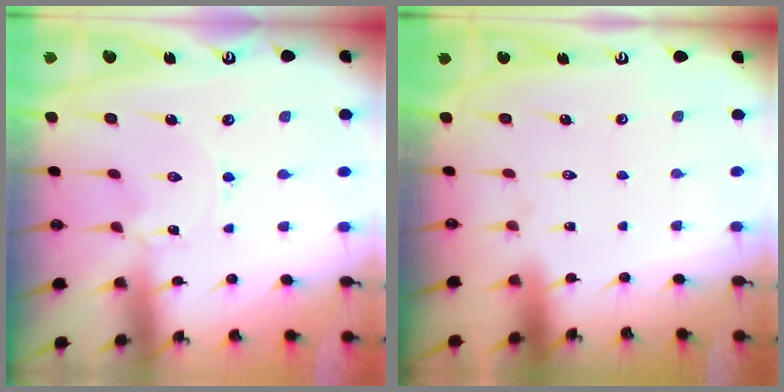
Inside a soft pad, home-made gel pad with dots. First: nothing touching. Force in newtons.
{"total": 1.6, "press": 1.6, "slide": 0.1}